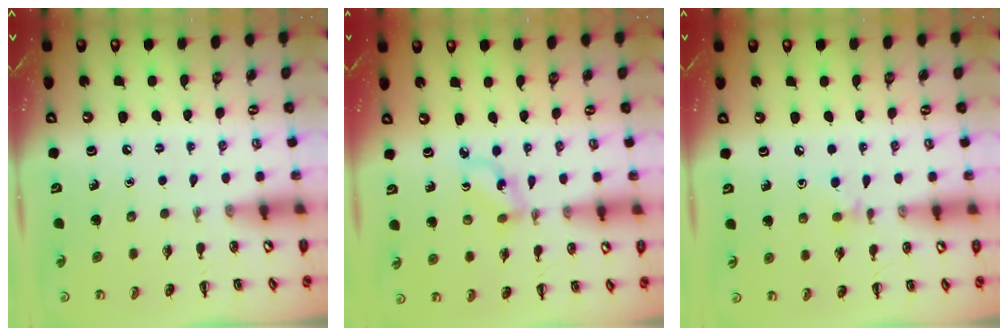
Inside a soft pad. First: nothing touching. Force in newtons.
{"total": 2.0, "press": 2.0, "slide": 0.5}
{"total": 3.8, "press": 3.5, "slide": 1.6}